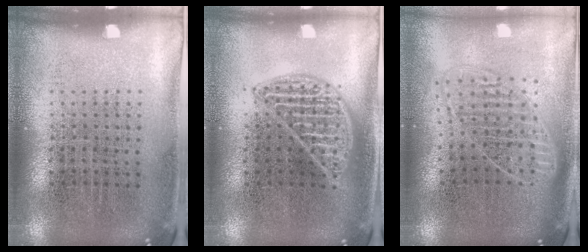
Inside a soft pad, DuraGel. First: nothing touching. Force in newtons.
{"total": 2.3, "press": 2.3, "slide": 0.3}
{"total": 1.7, "press": 1.4, "slide": 1.0}